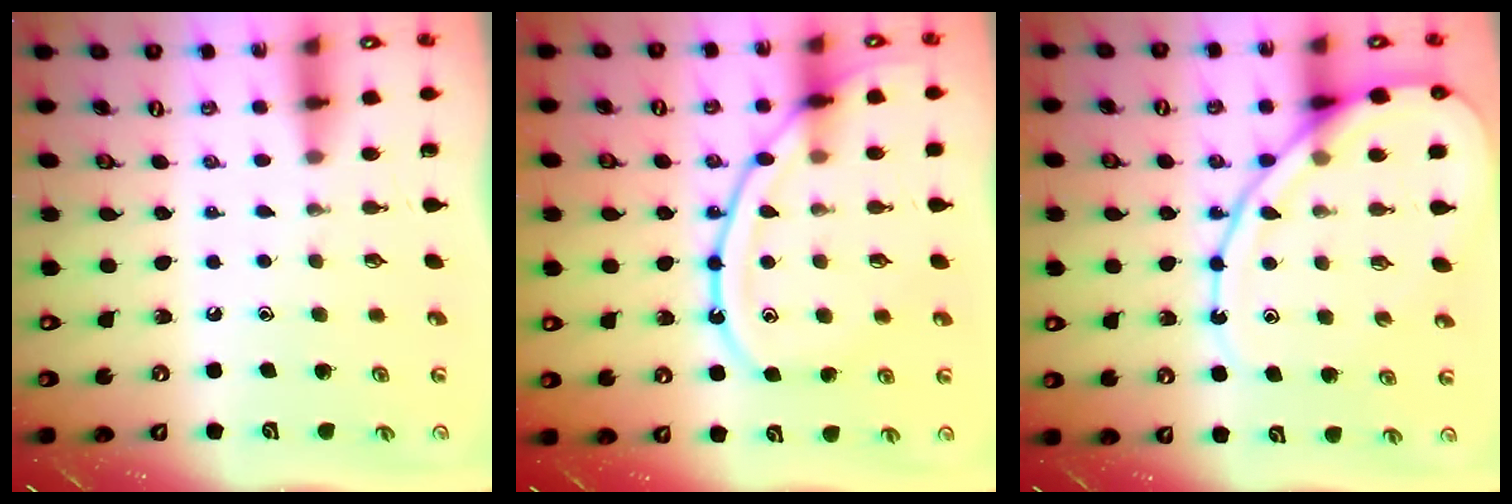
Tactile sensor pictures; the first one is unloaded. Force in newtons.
{"total": 14.0, "press": 13.9, "slide": 1.6}
{"total": 15.4, "press": 15.3, "slide": 1.6}